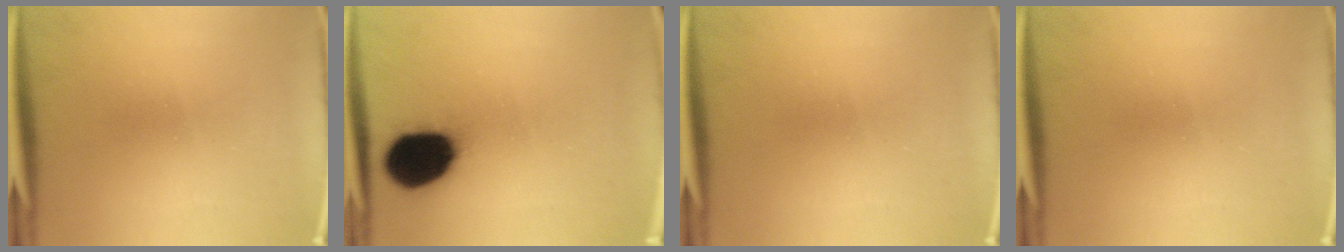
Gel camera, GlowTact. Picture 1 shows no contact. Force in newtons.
{"total": 18.8}
{"total": 0.0}
{"total": 0.0}